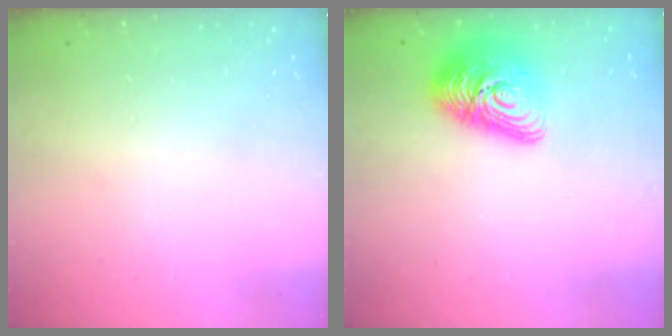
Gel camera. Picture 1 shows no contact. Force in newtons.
{"total": 14.6, "press": 14.5, "slide": 1.1}